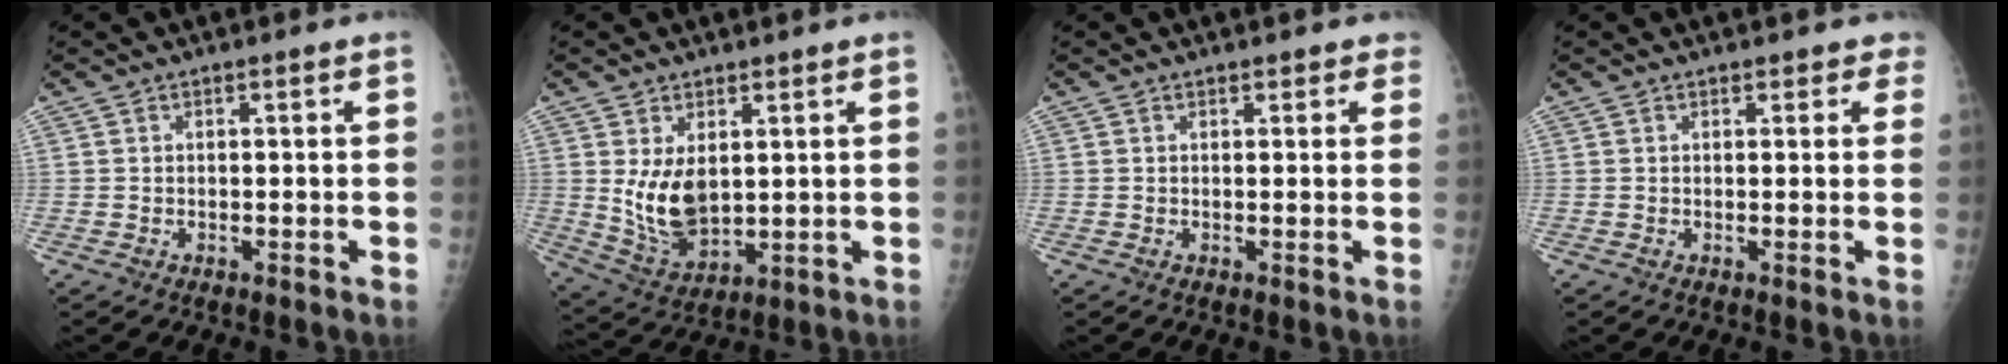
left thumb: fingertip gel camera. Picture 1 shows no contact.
{"total": 9.3, "force": [1.9, 5.8, 7.0], "torque": [-0.116, -0.026, 0.057]}
{"total": 1.7, "force": [1.4, 1.0, 0.3], "torque": [0.020, -0.002, 0.009]}
{"total": 2.4, "force": [2.0, 1.4, 0.3], "torque": [0.029, -0.005, 0.008]}